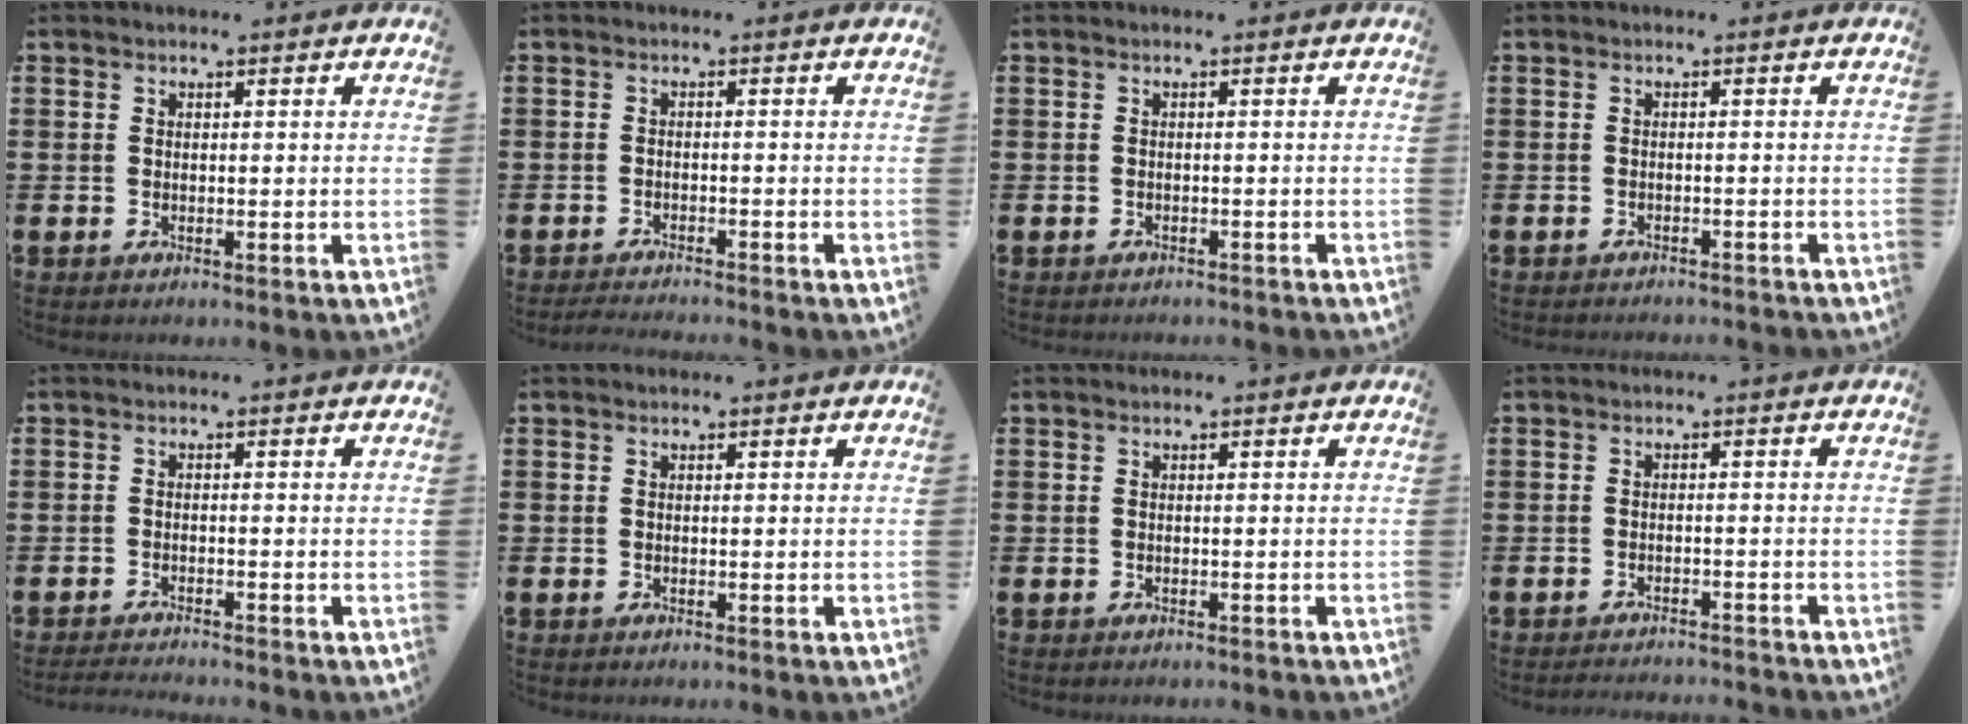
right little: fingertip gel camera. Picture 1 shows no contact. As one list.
[{"total": 1.0, "force": [-0.9, -0.1, 0.4], "torque": [-0.006, -0.002, -0.017]}, {"total": 0.6, "force": [-0.5, 0.0, -0.2], "torque": [-0.004, 0.001, -0.008]}, {"total": 0.9, "force": [-0.9, -0.1, -0.2], "torque": [-0.003, -0.001, -0.015]}, {"total": 1.4, "force": [-1.4, -0.1, 0.3], "torque": [-0.005, 0.002, -0.028]}, {"total": 0.0}, {"total": 0.0}, {"total": 1.0, "force": [-1.0, -0.1, 0.1], "torque": [-0.003, 0.000, -0.020]}]